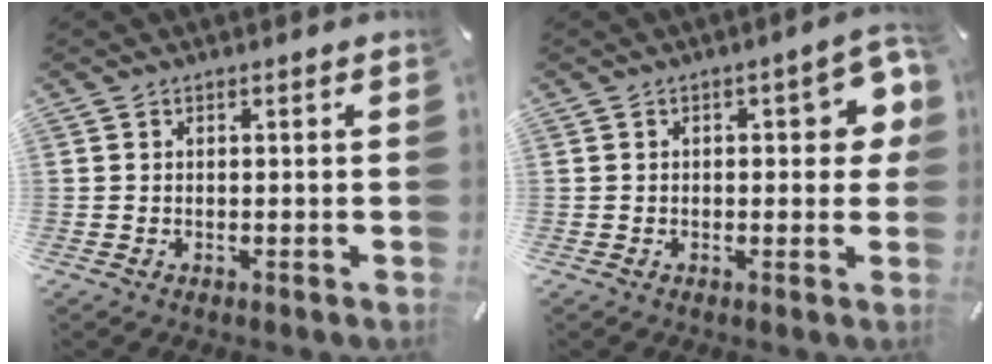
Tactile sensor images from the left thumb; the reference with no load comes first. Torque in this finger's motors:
{"motor_torque": [0.11, -0.09, -0.06, -0.10, 0.02]}